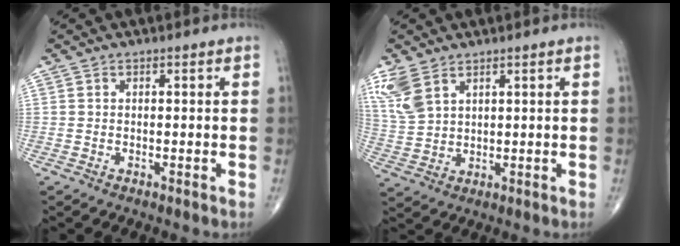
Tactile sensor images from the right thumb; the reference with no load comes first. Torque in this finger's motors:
{"motor_torque": [0.26, 1.97, 0.95, 0.87, 0.08]}